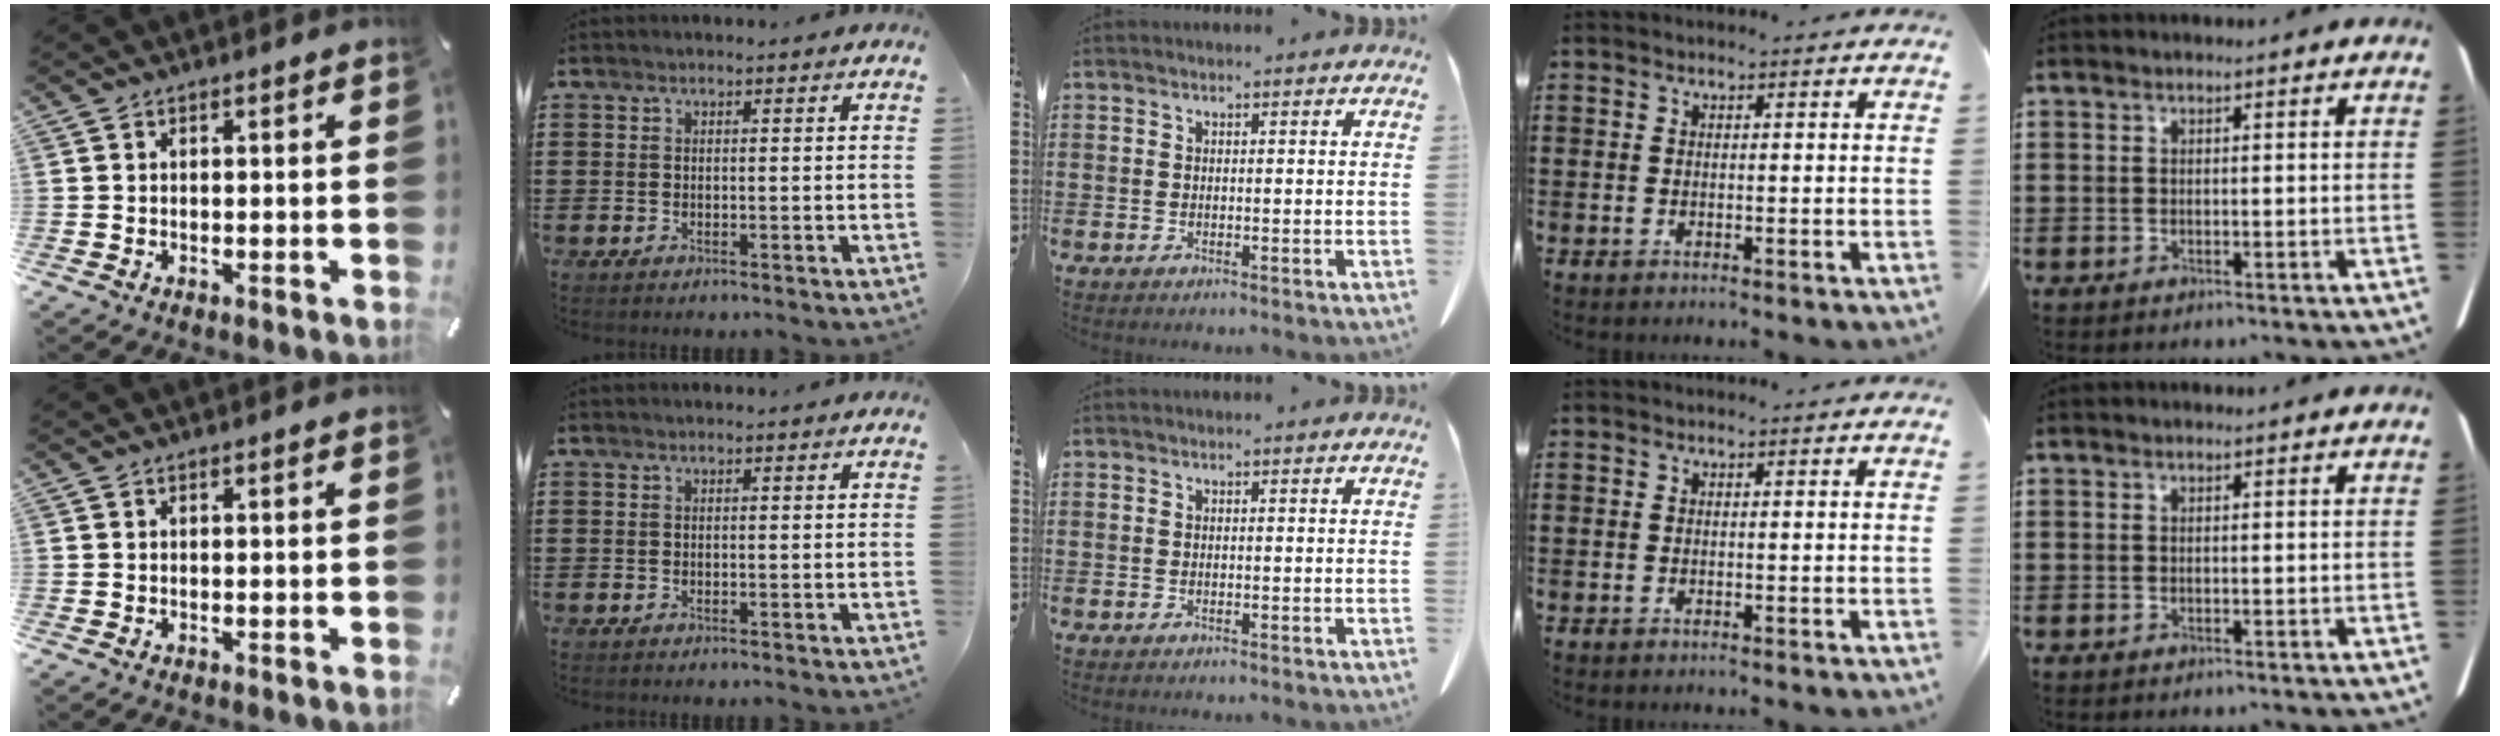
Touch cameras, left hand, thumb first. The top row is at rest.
{}